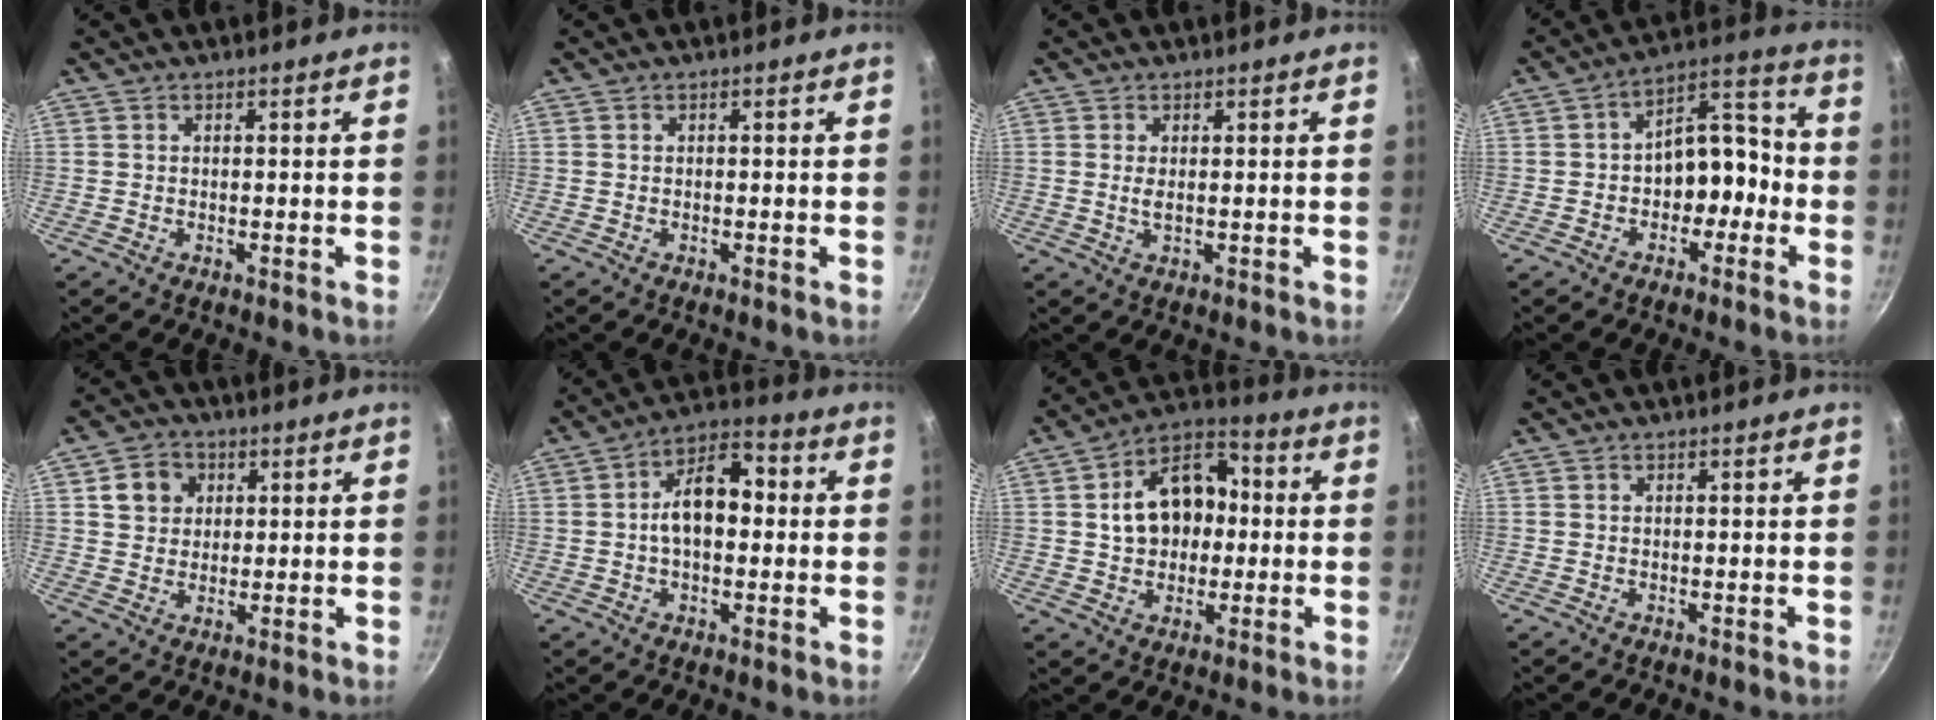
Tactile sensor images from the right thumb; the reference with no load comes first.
{"total": 0.0}
{"total": 1.4, "force": [0.1, 0.5, 1.3], "torque": [-0.029, -0.006, 0.007]}
{"total": 11.7, "force": [-2.1, 7.4, 8.8], "torque": [-0.084, 0.049, -0.045]}
{"total": 6.4, "force": [2.0, 5.5, 2.7], "torque": [-0.018, -0.003, 0.033]}
{"total": 11.0, "force": [0.5, 6.4, 8.9], "torque": [-0.133, 0.030, -0.001]}
{"total": 14.4, "force": [1.1, 10.0, 10.2], "torque": [-0.128, 0.028, 0.010]}
{"total": 0.0}